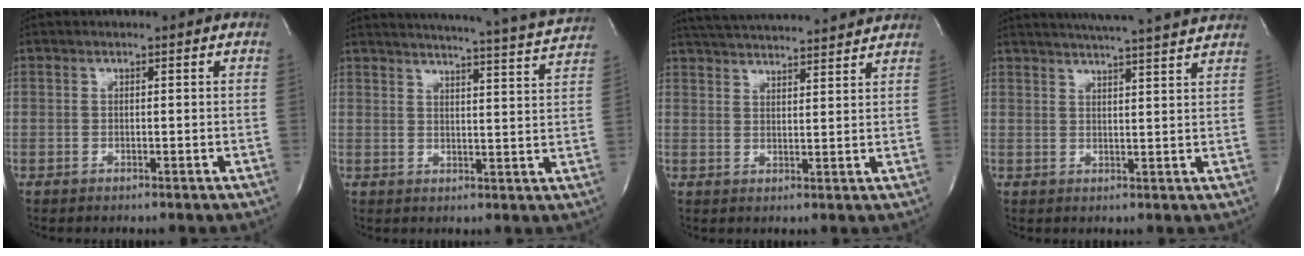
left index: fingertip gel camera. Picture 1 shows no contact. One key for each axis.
{"total": 18.3, "fx": 17.5, "fy": -1.2, "fz": 5.2, "tx": -0.089, "ty": -0.054, "tz": 0.215}
{"total": 16.8, "fx": 15.8, "fy": 1.3, "fz": 5.6, "tx": -0.102, "ty": 0.030, "tz": 0.225}
{"total": 15.5, "fx": 14.2, "fy": -0.4, "fz": 6.2, "tx": -0.108, "ty": -0.001, "tz": 0.182}